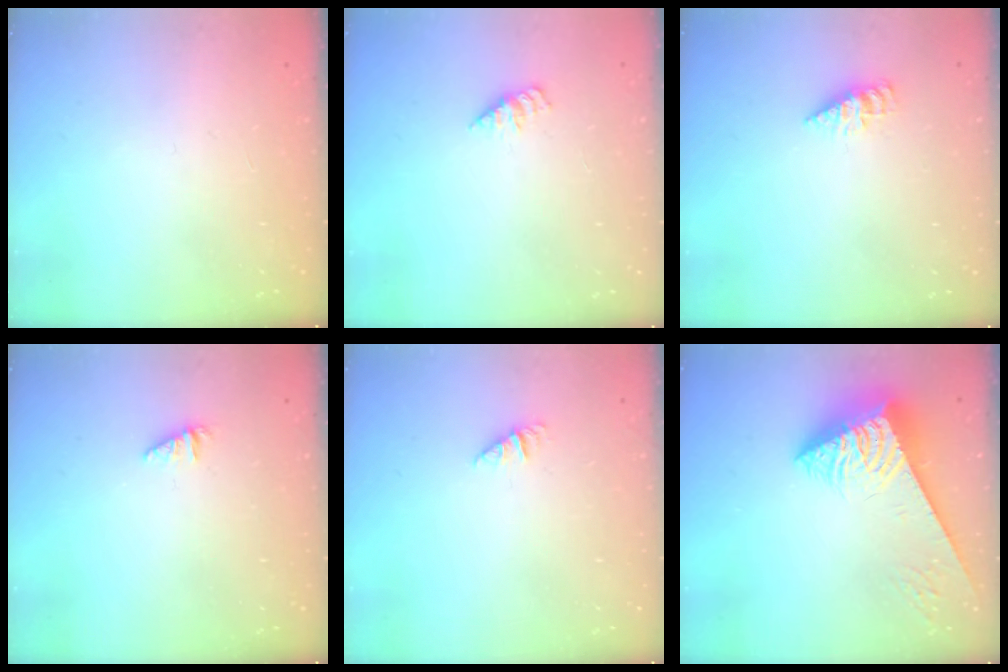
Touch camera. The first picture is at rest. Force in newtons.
{"total": 1.4, "press": 1.3, "slide": 0.2}
{"total": 2.2, "press": 2.2, "slide": 0.3}
{"total": 1.2, "press": 1.2, "slide": 0.2}
{"total": 0.6, "press": 0.6, "slide": 0.1}
{"total": 7.4, "press": 7.3, "slide": 1.2}